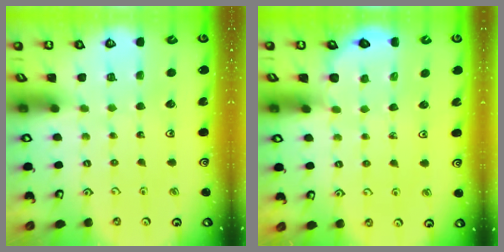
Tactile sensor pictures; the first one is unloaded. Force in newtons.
{"total": 2.7, "press": 2.7, "slide": 0.5}